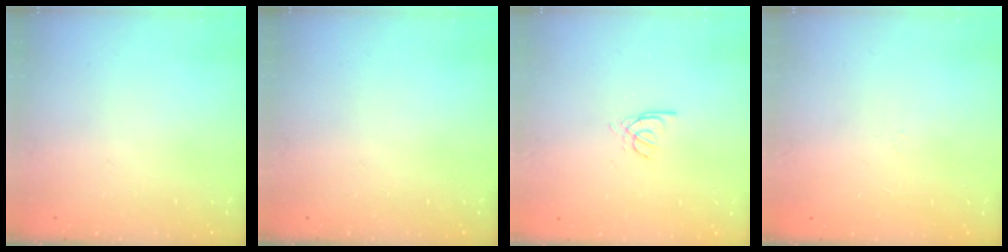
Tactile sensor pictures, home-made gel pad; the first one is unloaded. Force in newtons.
{"total": 0.0}
{"total": 2.6, "press": 2.6, "slide": 0.3}
{"total": 0.9, "press": 0.9, "slide": 0.2}